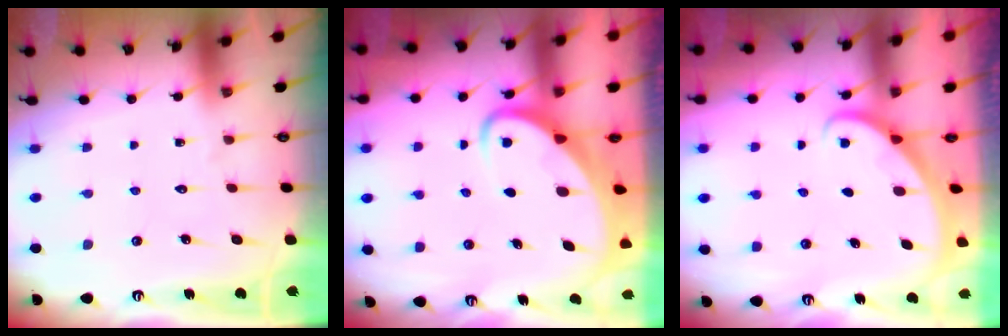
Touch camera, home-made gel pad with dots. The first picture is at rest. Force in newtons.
{"total": 4.1, "press": 4.0, "slide": 0.4}
{"total": 2.0, "press": 2.0, "slide": 0.1}